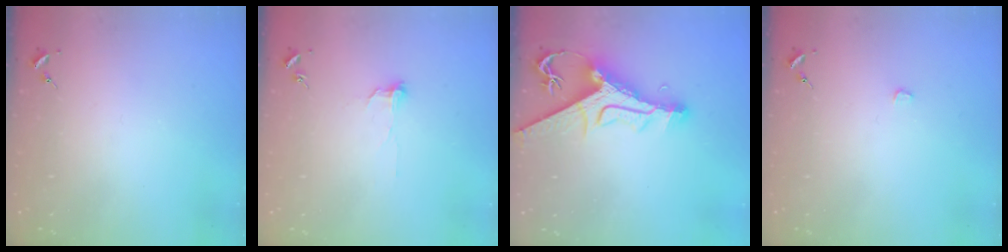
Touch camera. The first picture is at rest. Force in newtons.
{"total": 5.5, "press": 5.5, "slide": 0.5}
{"total": 14.7, "press": 14.6, "slide": 1.3}
{"total": 0.8, "press": 0.8, "slide": 0.1}